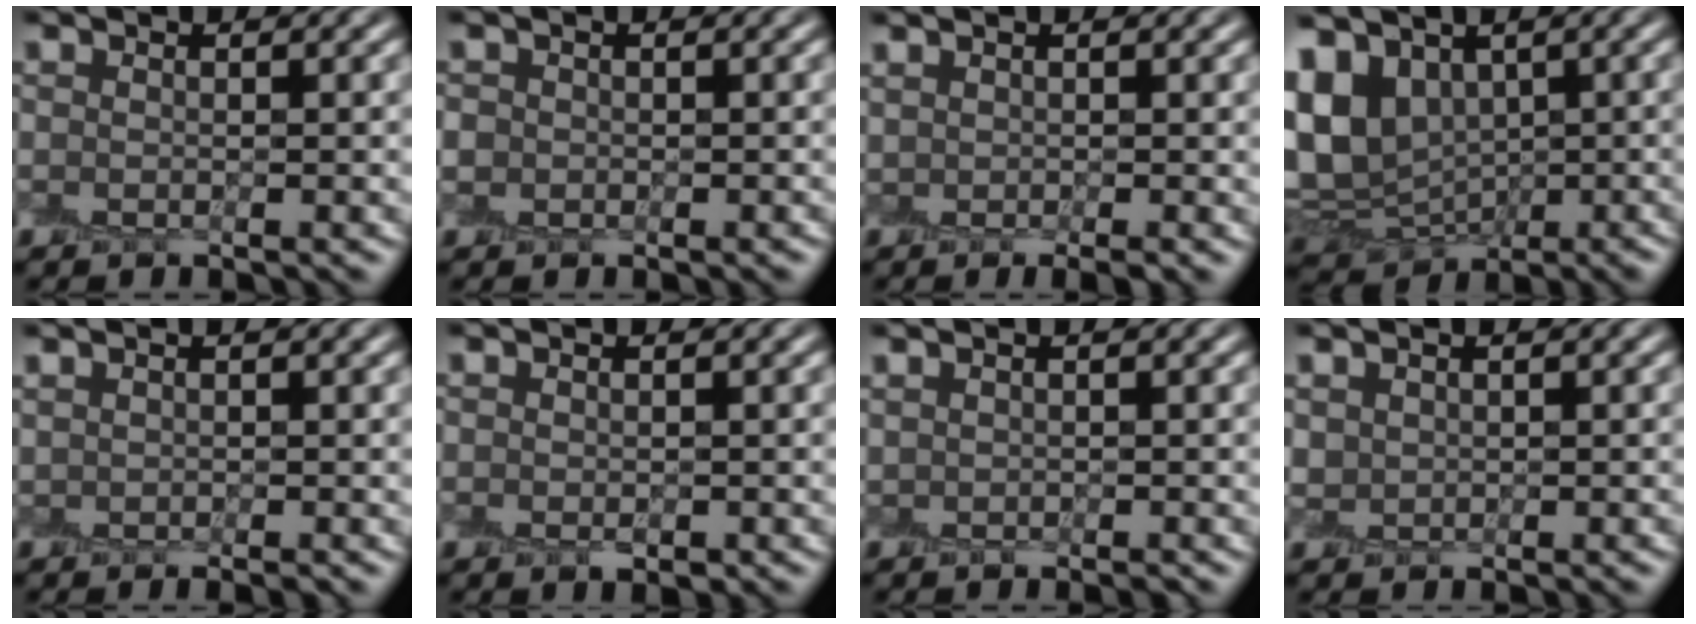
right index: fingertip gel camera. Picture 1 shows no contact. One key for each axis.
{"total": 1.3, "fx": -0.2, "fy": 1.2, "fz": 0.0, "tx": 0.006, "ty": 0.001, "tz": -0.009}
{"total": 1.5, "fx": 0.0, "fy": 0.3, "fz": 1.4, "tx": -0.022, "ty": 0.000, "tz": 0.003}
{"total": 8.0, "fx": 2.4, "fy": 5.8, "fz": 4.9, "tx": -0.118, "ty": 0.004, "tz": 0.044}
{"total": 0.7, "fx": 0.0, "fy": 0.2, "fz": 0.7, "tx": -0.012, "ty": 0.001, "tz": 0.001}
{"total": 0.8, "fx": -0.2, "fy": 0.6, "fz": 0.5, "tx": -0.010, "ty": 0.000, "tz": -0.002}
{"total": 0.0}
{"total": 0.9, "fx": 0.5, "fy": 0.7, "fz": -0.1, "tx": 0.002, "ty": 0.002, "tz": 0.013}